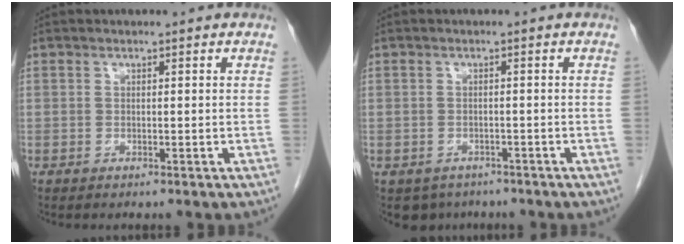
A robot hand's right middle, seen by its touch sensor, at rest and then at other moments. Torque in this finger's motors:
{"motor_torque": [0.04, -0.02, -0.02, 0.00]}